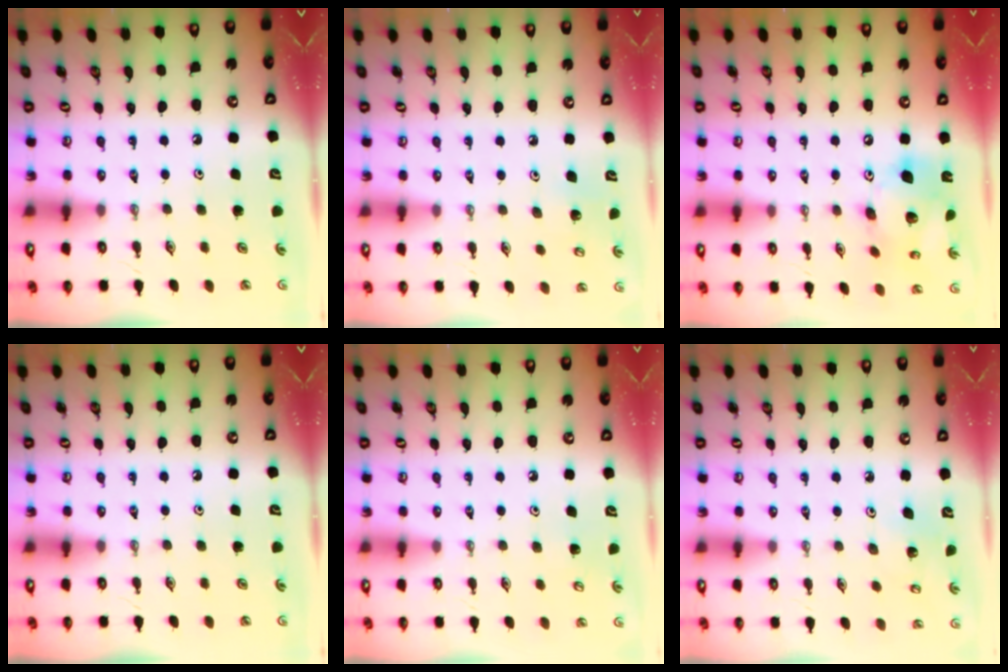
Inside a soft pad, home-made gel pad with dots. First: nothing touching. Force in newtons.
{"total": 4.6, "press": 4.5, "slide": 0.3}
{"total": 16.3, "press": 16.0, "slide": 3.0}
{"total": 0.0}
{"total": 3.3, "press": 3.3, "slide": 0.2}
{"total": 3.4, "press": 3.4, "slide": 0.5}